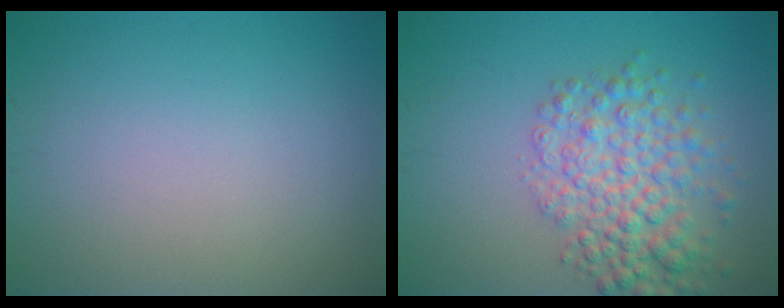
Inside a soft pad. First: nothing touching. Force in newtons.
{"total": 5.5, "press": 5.5, "slide": 0.2}